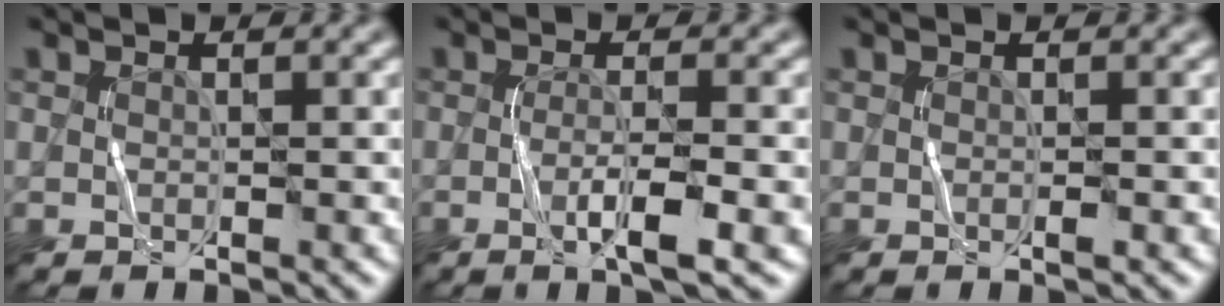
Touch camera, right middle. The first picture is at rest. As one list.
[{"total": 3.7, "force": [-1.1, 0.6, 3.5], "torque": [-0.060, 0.001, -0.020]}, {"total": 0.5, "force": [-0.1, 0.0, 0.5], "torque": [-0.009, -0.002, -0.001]}]